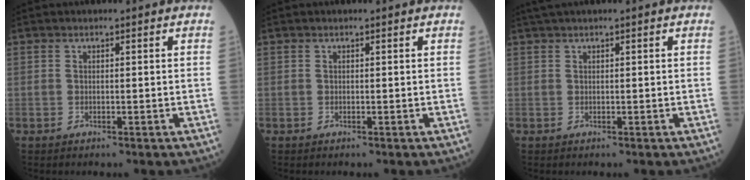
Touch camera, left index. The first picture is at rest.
{"total": 0.0}
{"total": 1.4, "force": [0.9, -0.2, 1.0], "torque": [-0.026, 0.019, 0.022]}